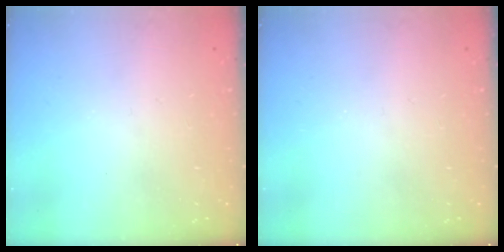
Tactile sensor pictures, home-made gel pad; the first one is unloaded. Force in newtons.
{"total": 0.0}